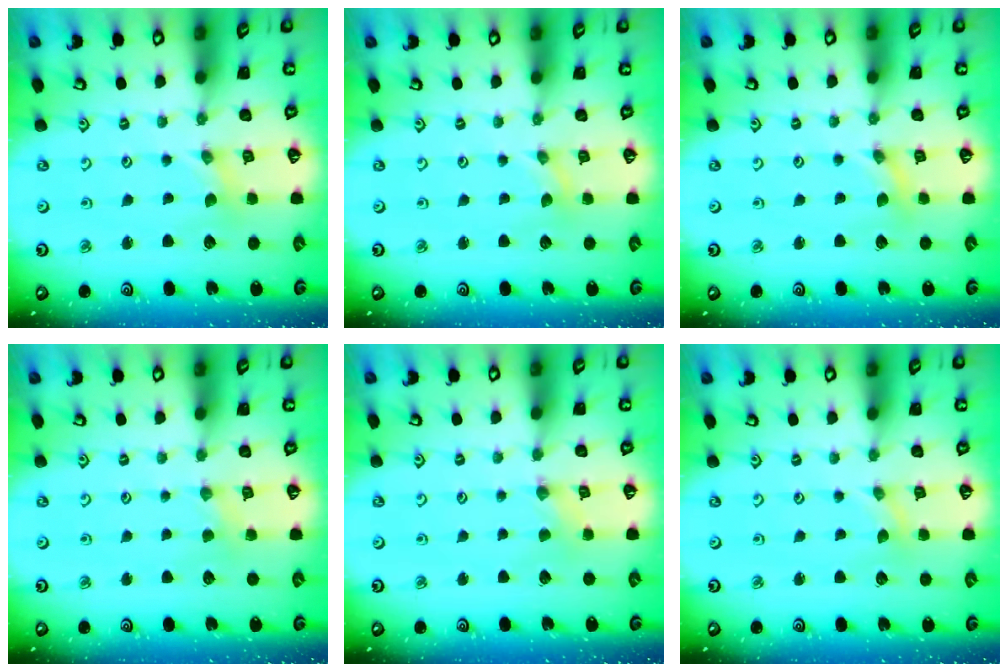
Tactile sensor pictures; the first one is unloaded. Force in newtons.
{"total": 0.0}
{"total": 0.0}
{"total": 2.1, "press": 2.1, "slide": 0.3}
{"total": 1.9, "press": 1.9, "slide": 0.3}
{"total": 0.0}